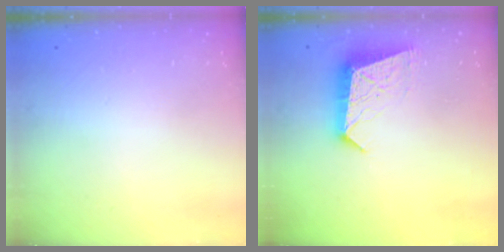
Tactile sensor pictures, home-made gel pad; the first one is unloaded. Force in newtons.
{"total": 11.3, "press": 11.3, "slide": 0.8}